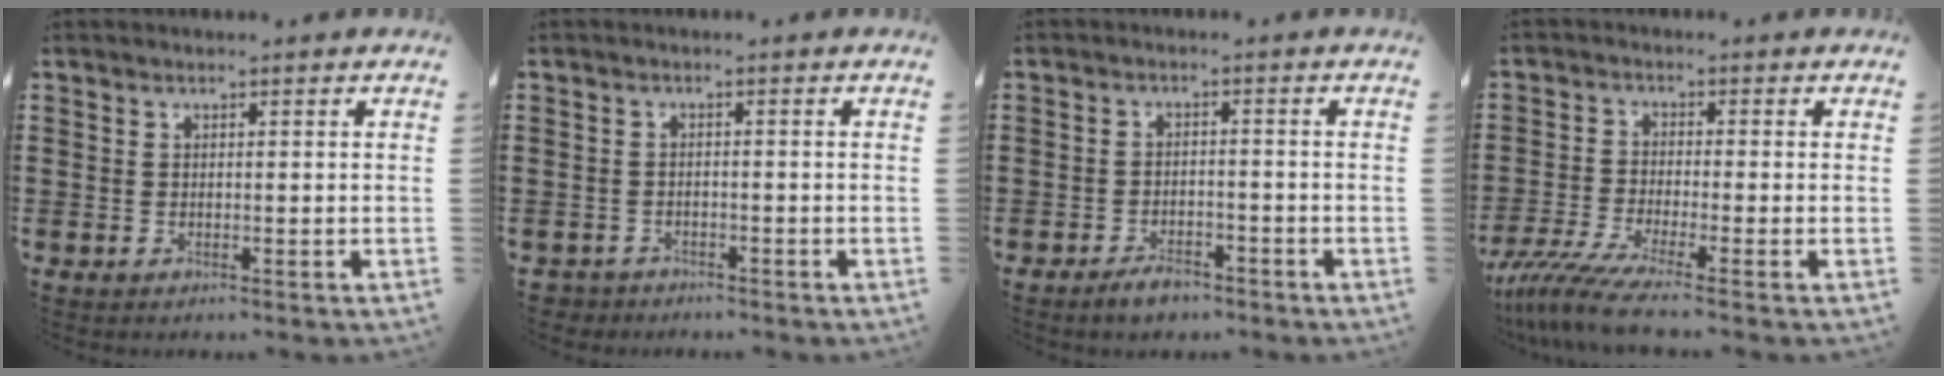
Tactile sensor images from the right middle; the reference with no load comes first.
{"total": 1.7, "force": [-1.6, 0.5, -0.2], "torque": [-0.003, 0.000, -0.039]}
{"total": 2.8, "force": [-2.4, 0.9, 0.9], "torque": [-0.025, 0.004, -0.050]}
{"total": 5.8, "force": [-4.5, -0.1, 3.7], "torque": [-0.097, -0.029, -0.092]}